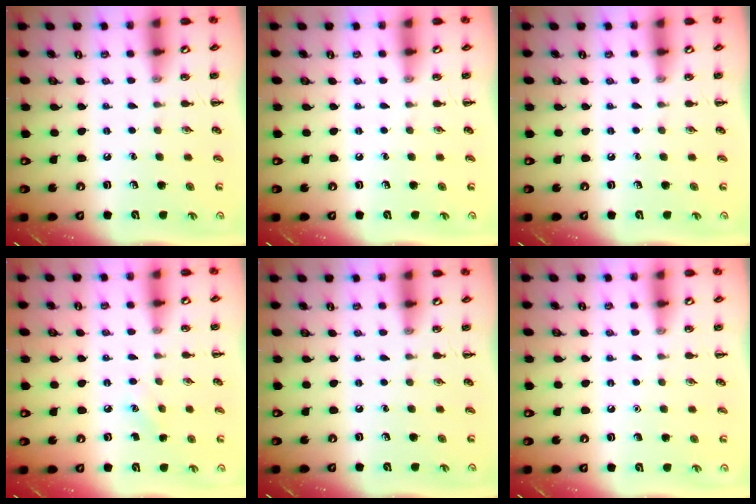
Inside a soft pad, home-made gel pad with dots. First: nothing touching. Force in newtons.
{"total": 0.0}
{"total": 0.0}
{"total": 5.7, "press": 5.5, "slide": 1.7}
{"total": 0.0}
{"total": 1.5, "press": 1.5, "slide": 0.1}